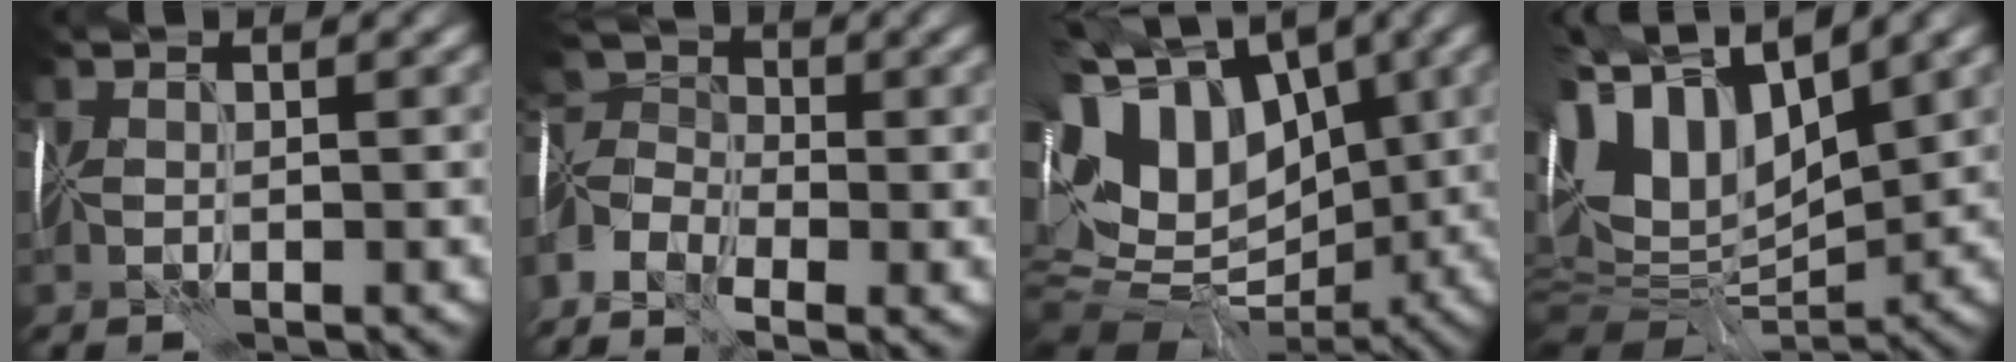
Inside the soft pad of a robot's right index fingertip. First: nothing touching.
{"total": 7.3, "force": [-4.0, 4.2, 4.4], "torque": [-0.104, -0.004, -0.089]}
{"total": 14.3, "force": [2.5, 10.3, 9.6], "torque": [-0.166, 0.020, 0.062]}
{"total": 13.2, "force": [4.9, 7.0, 10.0], "torque": [-0.219, 0.034, 0.077]}